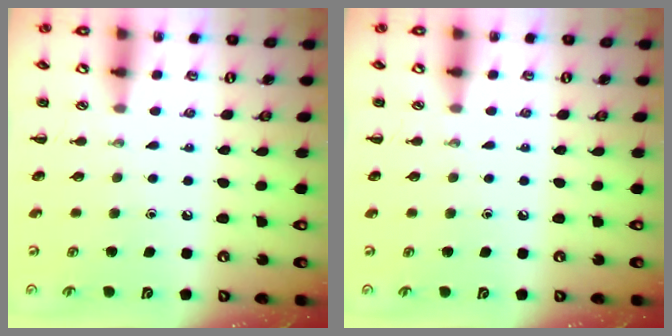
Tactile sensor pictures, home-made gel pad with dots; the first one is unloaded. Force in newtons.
{"total": 0.5, "press": 0.1, "slide": 0.5}